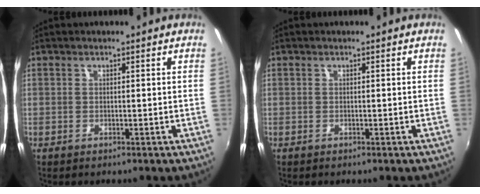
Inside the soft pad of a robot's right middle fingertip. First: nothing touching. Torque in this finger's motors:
{"motor_torque": [0.08, -0.26, 0.06, 0.01]}